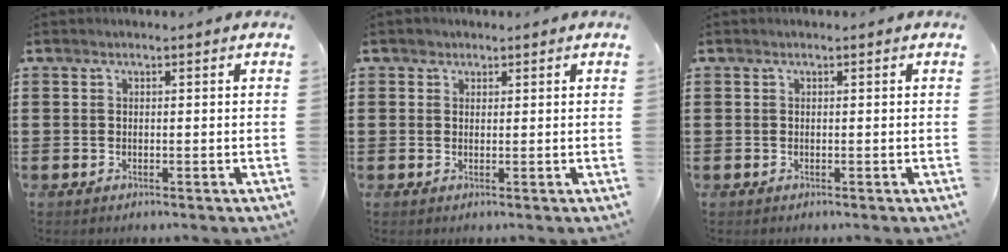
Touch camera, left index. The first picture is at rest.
{"total": 1.3, "force": [0.8, 0.9, 0.2], "torque": [-0.006, 0.004, 0.017]}
{"total": 0.0}